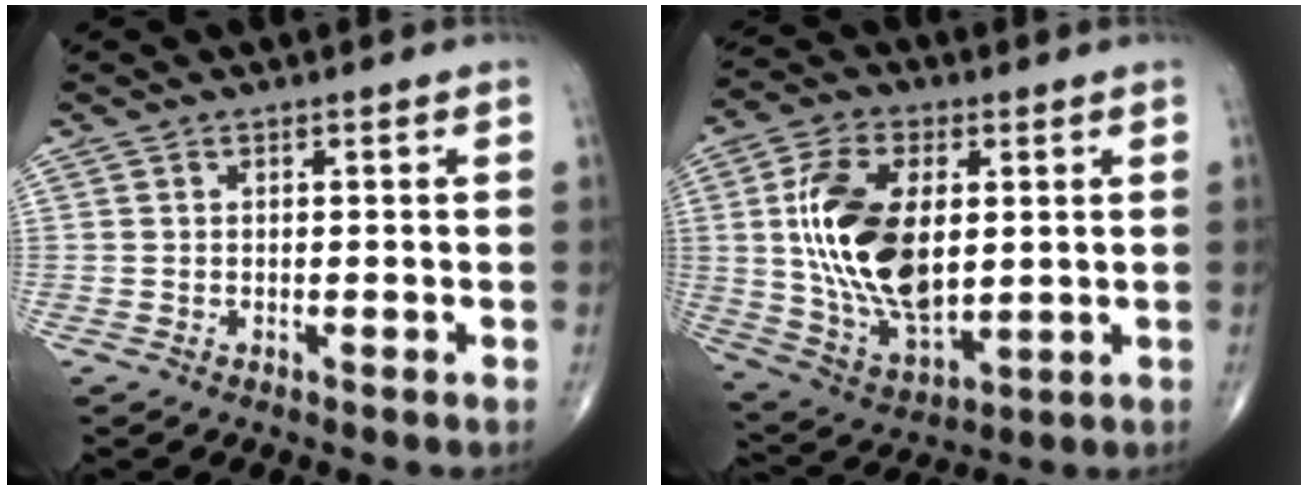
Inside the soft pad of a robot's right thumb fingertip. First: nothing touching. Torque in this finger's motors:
{"motor_torque": [1.65, 3.36, 1.98, 0.28, 0.19]}